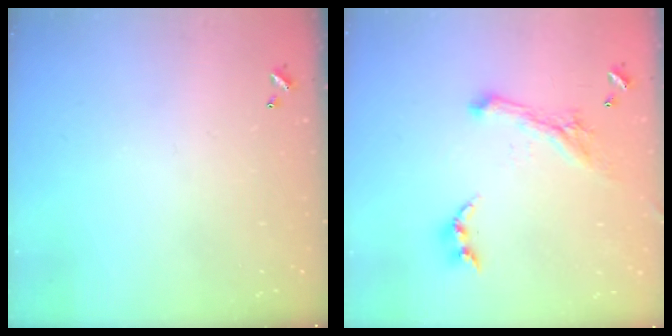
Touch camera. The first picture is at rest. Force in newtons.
{"total": 2.2, "press": 2.1, "slide": 0.5}